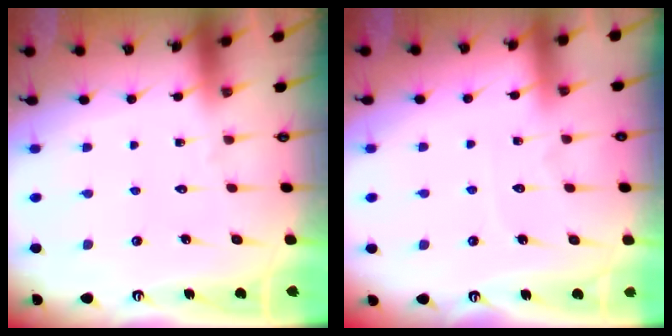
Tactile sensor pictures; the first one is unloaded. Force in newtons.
{"total": 3.0, "press": 3.0, "slide": 0.3}